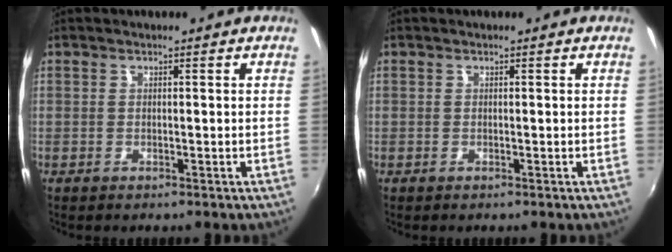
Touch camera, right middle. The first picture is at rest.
{"total": 0.0}